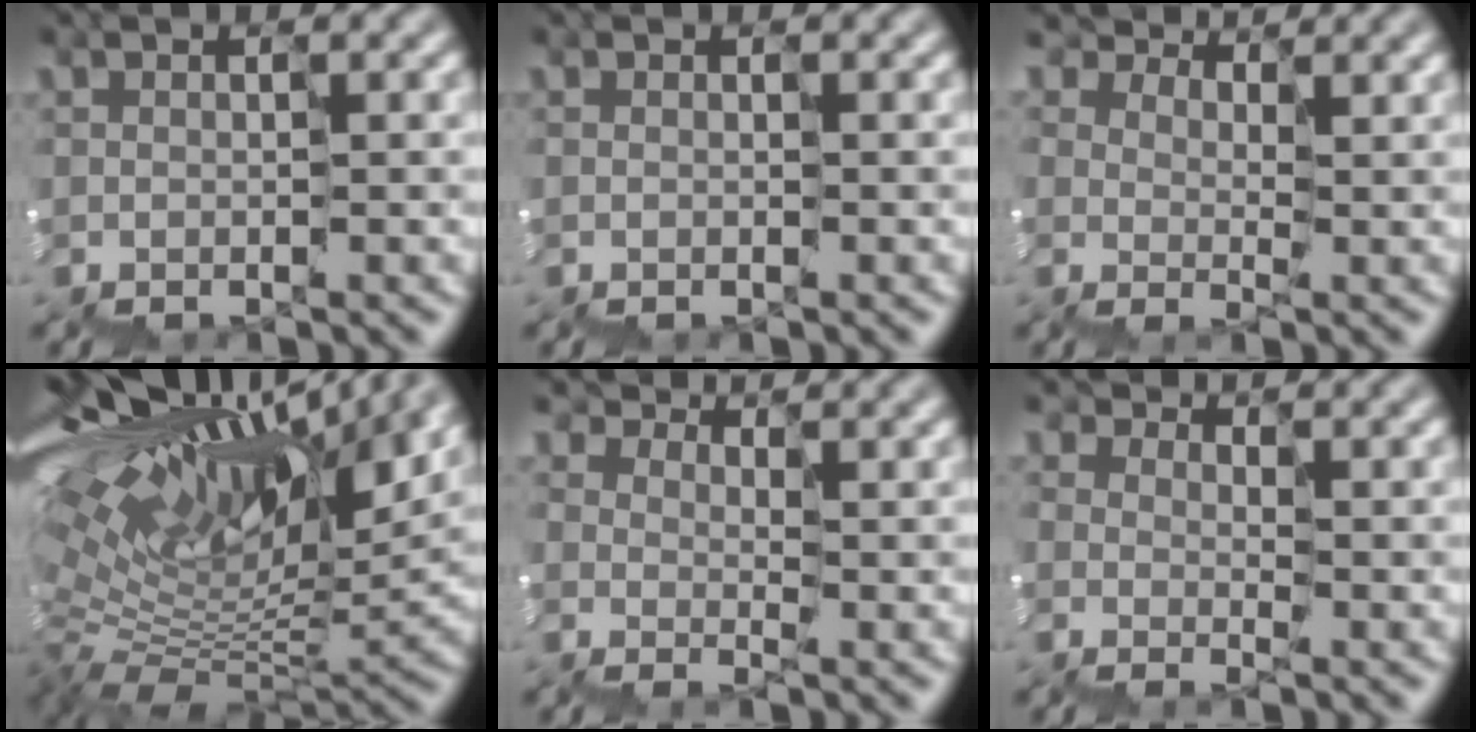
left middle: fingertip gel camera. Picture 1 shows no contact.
{"total": 0.0}
{"total": 4.2, "force": [4.1, 0.9, -0.1], "torque": [-0.002, 0.006, 0.066]}
{"total": 13.9, "force": [8.2, 5.1, 9.9], "torque": [-0.192, 0.033, 0.153]}
{"total": 3.1, "force": [3.0, 0.8, -0.1], "torque": [0.001, 0.004, 0.051]}
{"total": 1.5, "force": [1.5, 0.4, -0.2], "torque": [0.011, 0.004, 0.029]}